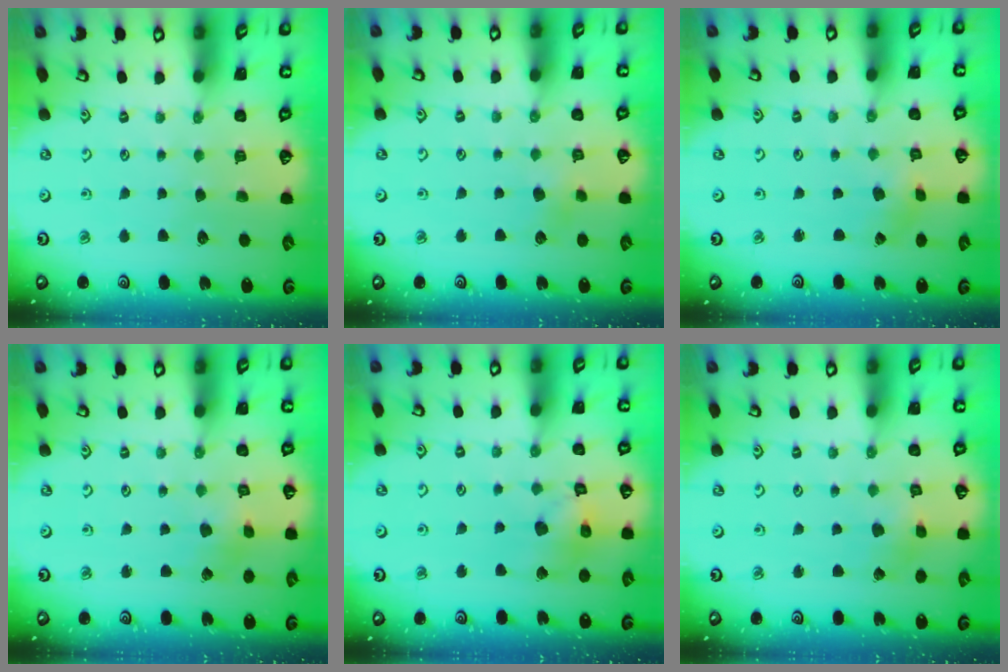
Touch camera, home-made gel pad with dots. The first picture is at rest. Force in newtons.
{"total": 3.9, "press": 3.9, "slide": 0.6}
{"total": 1.2, "press": 1.2, "slide": 0.2}
{"total": 2.9, "press": 2.8, "slide": 0.2}
{"total": 12.0, "press": 11.9, "slide": 1.6}
{"total": 2.8, "press": 2.7, "slide": 0.4}